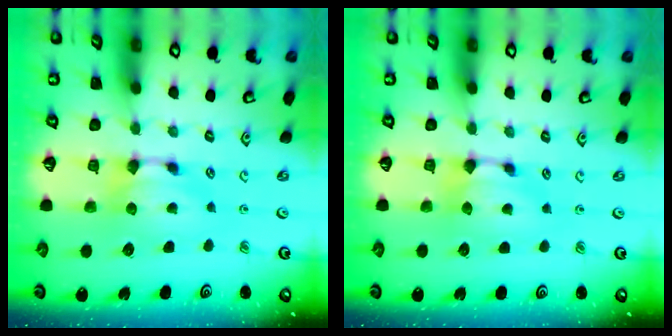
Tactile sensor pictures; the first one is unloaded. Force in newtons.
{"total": 1.1, "press": 0.4, "slide": 1.1}